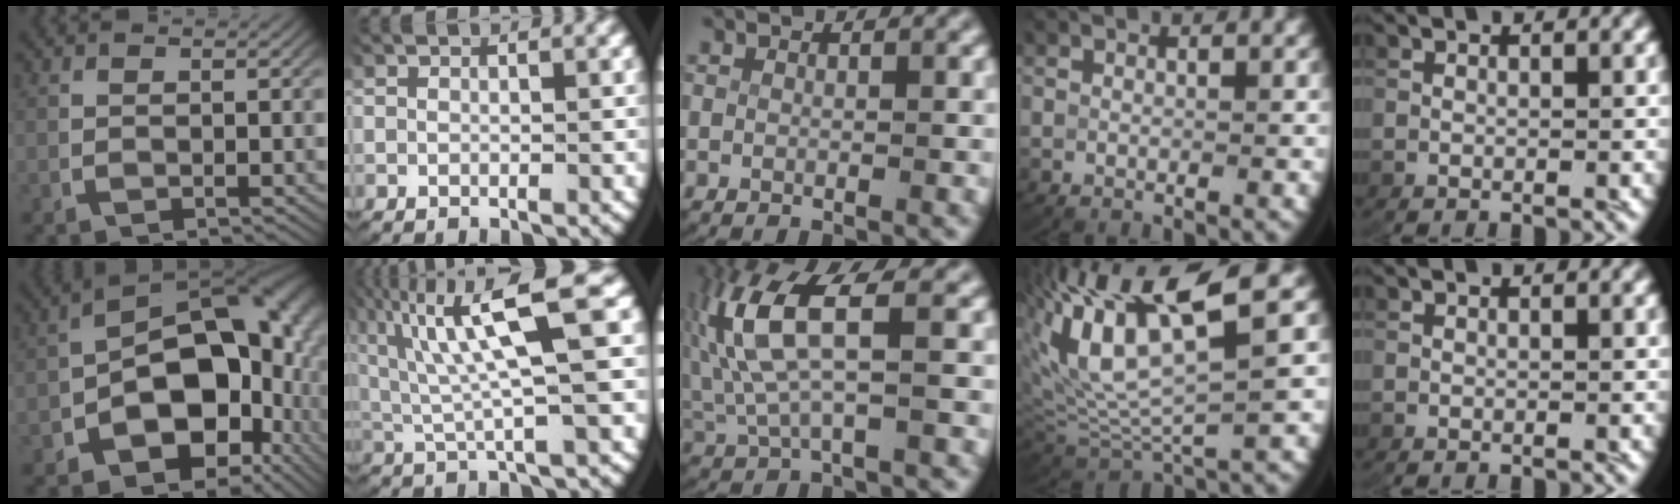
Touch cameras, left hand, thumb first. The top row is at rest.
{"thumb": {"total": 17.3, "force": [-1.7, 11.4, 12.9], "torque": [-0.194, -0.057, -0.010]}, "index": {"total": 8.4, "force": [2.6, 2.6, 7.5], "torque": [-0.137, 0.011, 0.047]}, "middle": {"total": 7.2, "force": [1.4, 3.5, 6.2], "torque": [-0.150, -0.001, 0.033]}, "ring": {"total": 11.3, "force": [2.8, 6.1, 9.1], "torque": [-0.207, -0.005, 0.058]}}